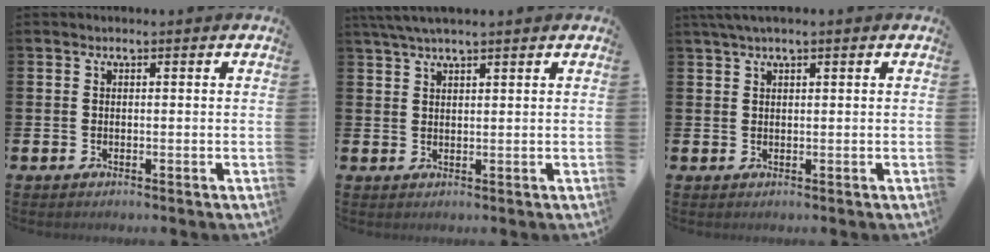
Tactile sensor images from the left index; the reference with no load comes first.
{"total": 3.2, "force": [2.6, 0.3, 1.7], "torque": [-0.045, 0.002, 0.050]}
{"total": 1.8, "force": [1.2, 0.2, 1.3], "torque": [-0.032, 0.006, 0.023]}